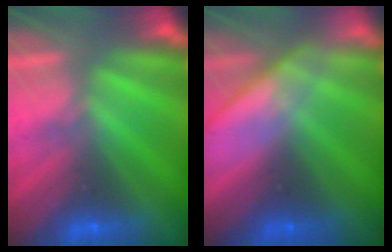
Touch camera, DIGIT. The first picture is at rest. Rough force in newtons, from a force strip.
{"total": 3.1}